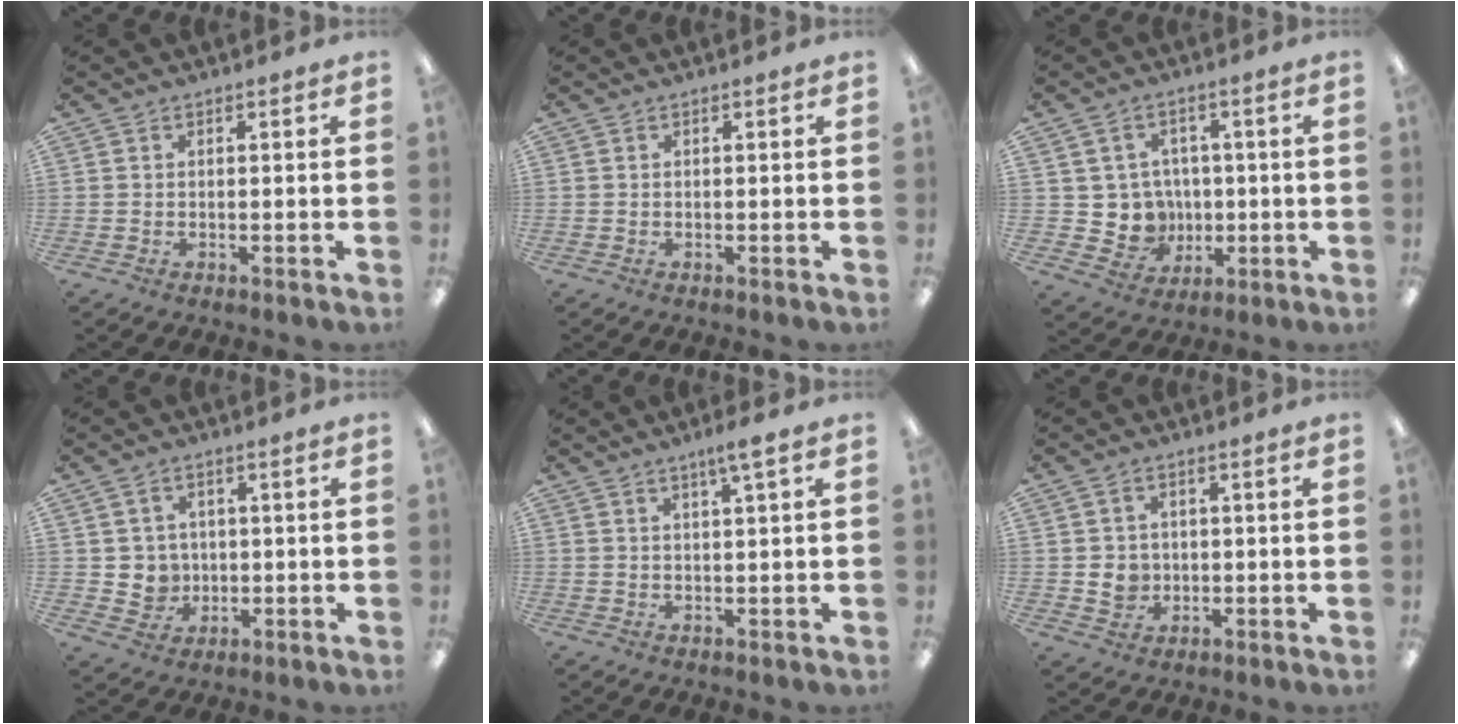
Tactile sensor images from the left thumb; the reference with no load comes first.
{"total": 0.0}
{"total": 7.2, "force": [1.1, 7.0, 1.1], "torque": [-0.032, -0.003, 0.033]}
{"total": 4.8, "force": [0.8, 4.6, 1.0], "torque": [-0.014, 0.005, 0.016]}
{"total": 3.4, "force": [2.2, 0.0, 2.6], "torque": [-0.048, -0.003, 0.035]}
{"total": 4.4, "force": [-0.1, 3.9, 2.0], "torque": [-0.031, 0.006, 0.001]}